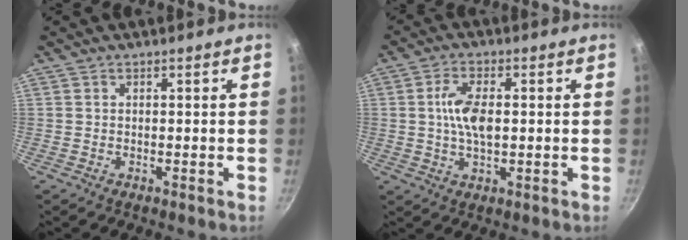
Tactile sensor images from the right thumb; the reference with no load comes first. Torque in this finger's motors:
{"motor_torque": [0.96, 1.27, 0.74, 0.44, 0.07]}